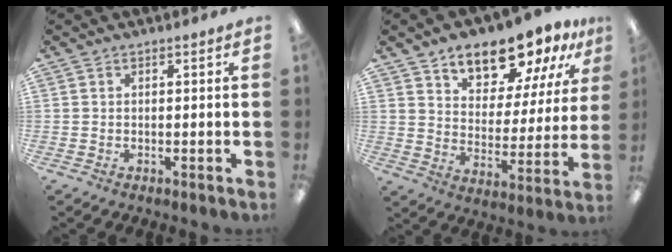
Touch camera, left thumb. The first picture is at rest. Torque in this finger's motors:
{"motor_torque": [0.40, 0.54, 1.35, -1.42, 0.11]}